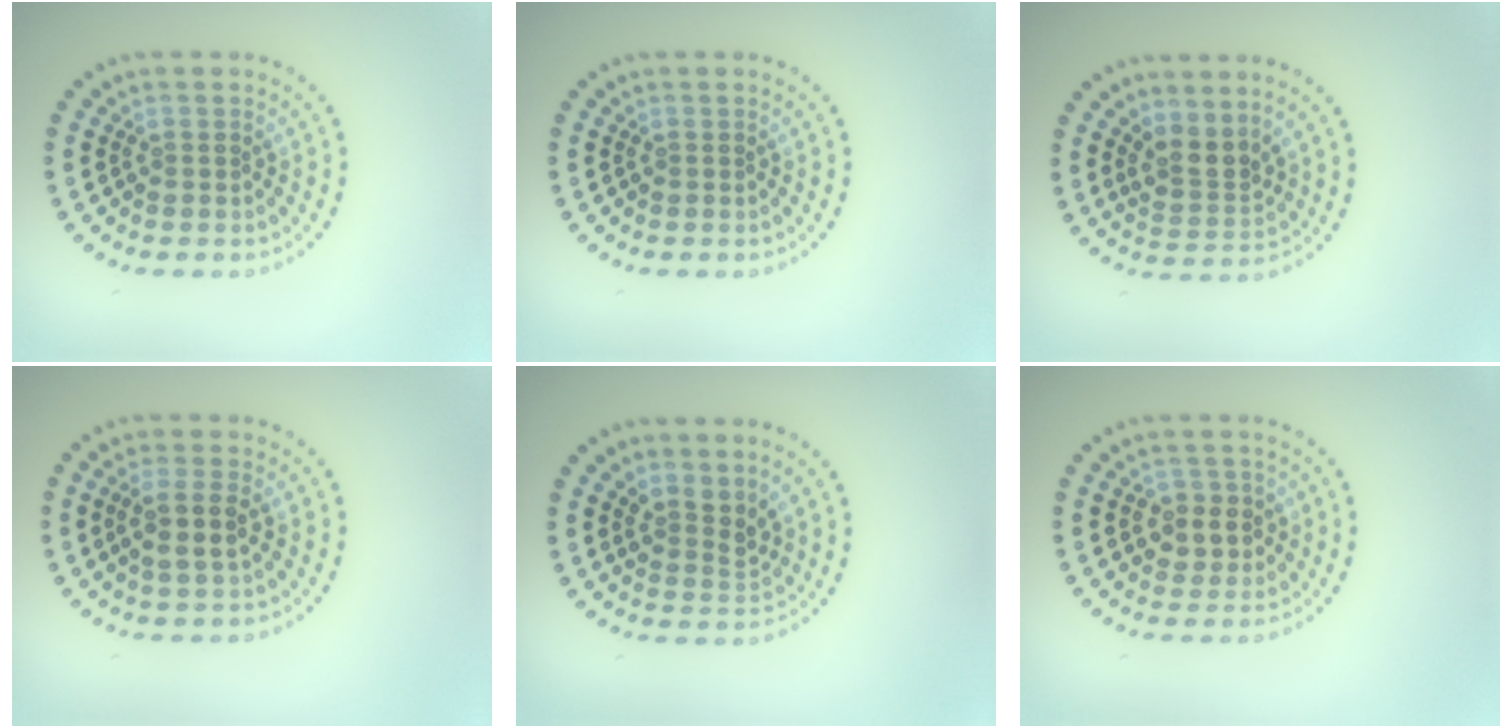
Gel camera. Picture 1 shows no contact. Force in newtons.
{"total": 0.0}
{"total": 2.6, "press": 1.9, "slide": 1.7}
{"total": 2.5, "press": 2.2, "slide": 1.1}
{"total": 2.2, "press": 1.7, "slide": 1.3}
{"total": 2.5, "press": 2.4, "slide": 0.7}